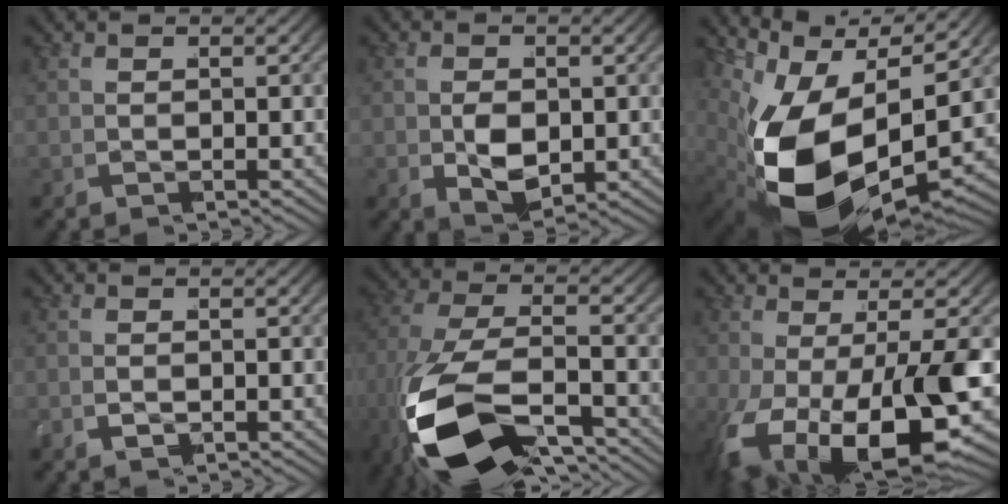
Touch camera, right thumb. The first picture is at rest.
{"total": 3.7, "force": [-1.2, 2.5, 2.6], "torque": [-0.060, -0.022, -0.013]}
{"total": 17.7, "force": [-2.6, 11.2, 13.4], "torque": [-0.290, -0.067, -0.017]}
{"total": 1.1, "force": [-0.8, 0.6, 0.3], "torque": [-0.018, -0.004, -0.015]}
{"total": 14.2, "force": [-6.2, 7.2, 10.5], "torque": [-0.252, -0.047, -0.077]}
{"total": 14.5, "force": [-4.5, 7.8, 11.4], "torque": [-0.222, -0.049, -0.048]}